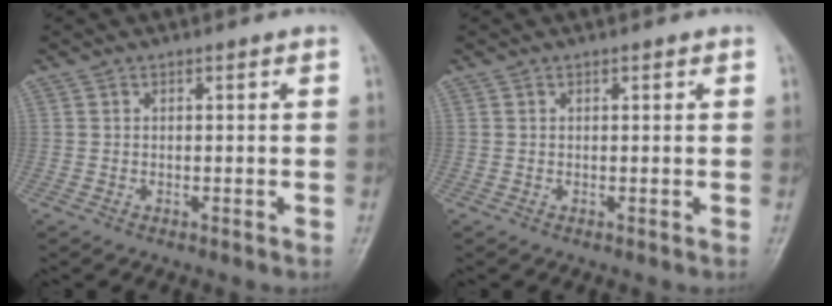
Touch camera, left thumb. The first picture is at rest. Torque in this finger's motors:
{"motor_torque": [-0.14, -0.10, 0.00, 0.11, 0.01]}